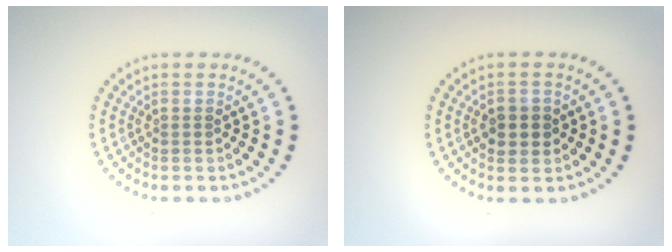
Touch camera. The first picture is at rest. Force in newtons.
{"total": 2.3, "press": 2.3, "slide": 0.4}